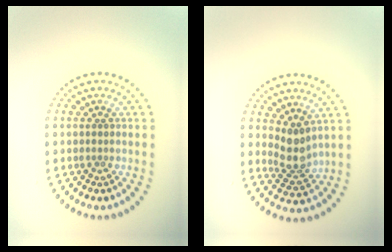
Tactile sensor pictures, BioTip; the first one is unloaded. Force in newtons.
{"total": 2.7, "press": 2.0, "slide": 1.8}